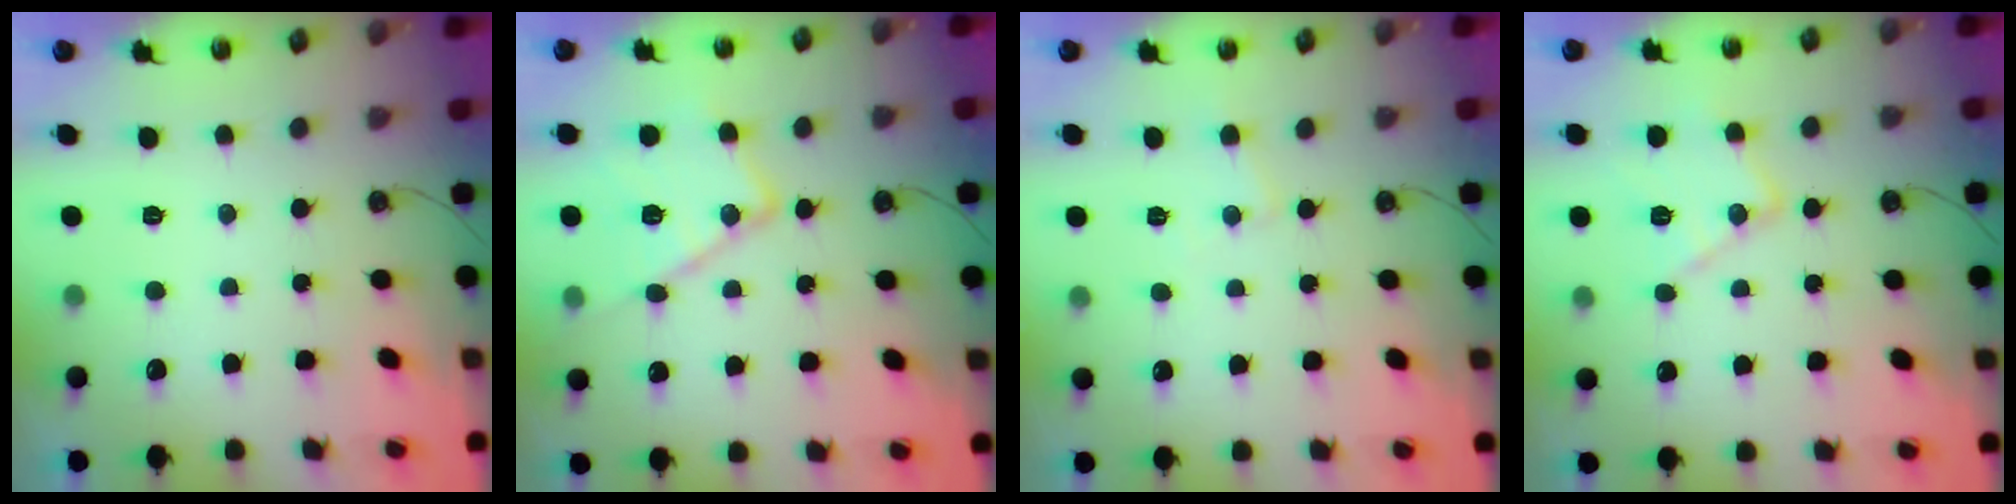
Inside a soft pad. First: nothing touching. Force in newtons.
{"total": 16.6, "press": 16.5, "slide": 1.5}
{"total": 4.4, "press": 4.3, "slide": 0.6}
{"total": 12.6, "press": 12.6, "slide": 0.7}